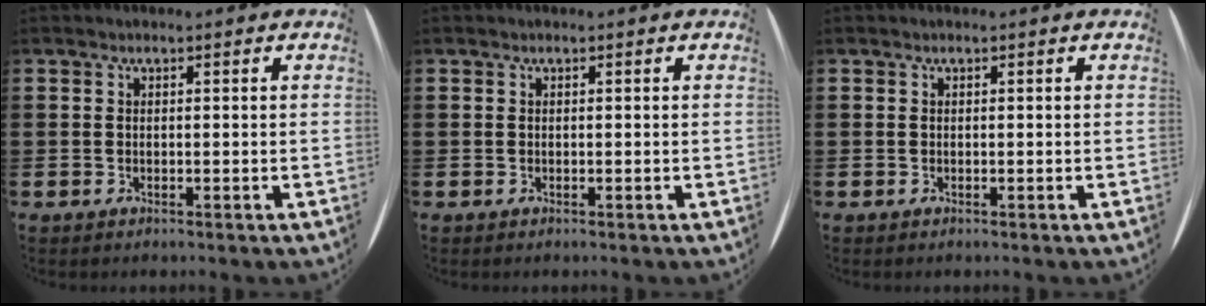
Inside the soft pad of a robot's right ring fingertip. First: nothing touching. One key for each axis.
{"total": 0.0}
{"total": 0.0}